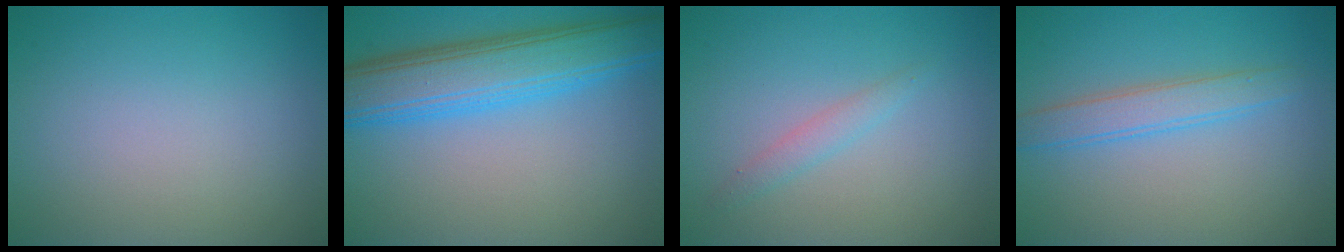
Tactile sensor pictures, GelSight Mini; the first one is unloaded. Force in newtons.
{"total": 7.8, "press": 7.8, "slide": 0.3}
{"total": 1.4, "press": 1.4, "slide": 0.1}
{"total": 2.7, "press": 2.7, "slide": 0.1}